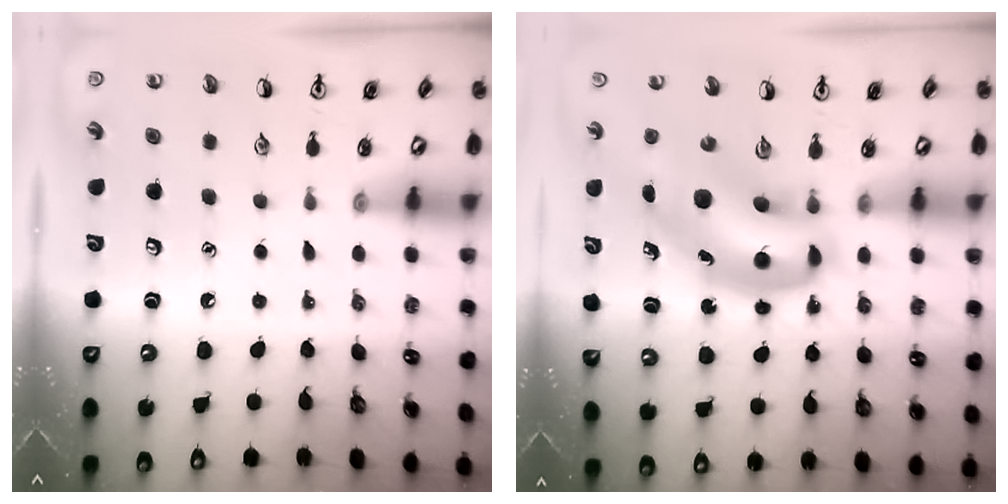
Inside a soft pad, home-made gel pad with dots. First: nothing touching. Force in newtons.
{"total": 11.3, "press": 10.8, "slide": 3.3}